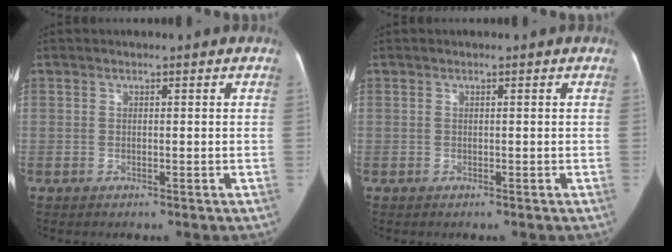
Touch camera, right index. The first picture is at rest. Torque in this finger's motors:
{"motor_torque": [0.07, 0.01, 0.01, 0.01]}